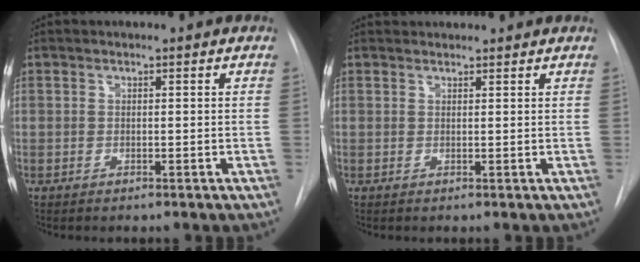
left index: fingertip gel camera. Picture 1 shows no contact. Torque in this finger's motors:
{"motor_torque": [-0.20, -0.54, 0.09, 0.03]}